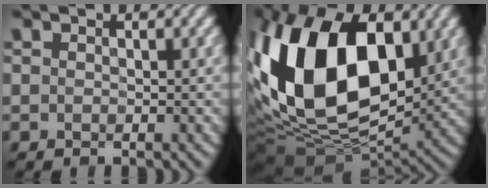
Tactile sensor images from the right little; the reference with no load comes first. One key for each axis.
{"total": 17.8, "fx": 2.7, "fy": 10.6, "fz": 14.0, "tx": -0.288, "ty": 0.012, "tz": 0.041}